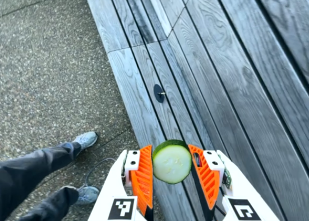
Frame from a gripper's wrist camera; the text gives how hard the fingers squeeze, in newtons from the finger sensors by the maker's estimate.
{"total": 12.2, "left": 12.8, "right": 11.5}